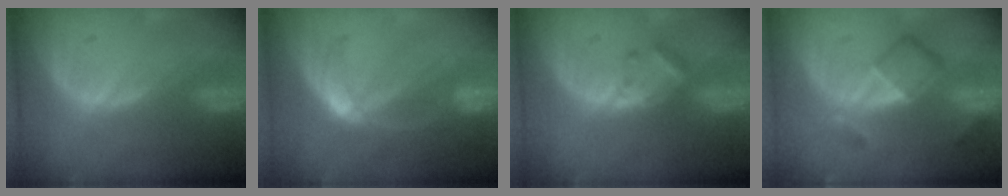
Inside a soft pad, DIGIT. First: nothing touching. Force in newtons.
{"total": 5.9, "press": 5.1, "slide": 2.9}
{"total": 3.0, "press": 3.0, "slide": 0.4}
{"total": 7.1, "press": 6.0, "slide": 3.6}